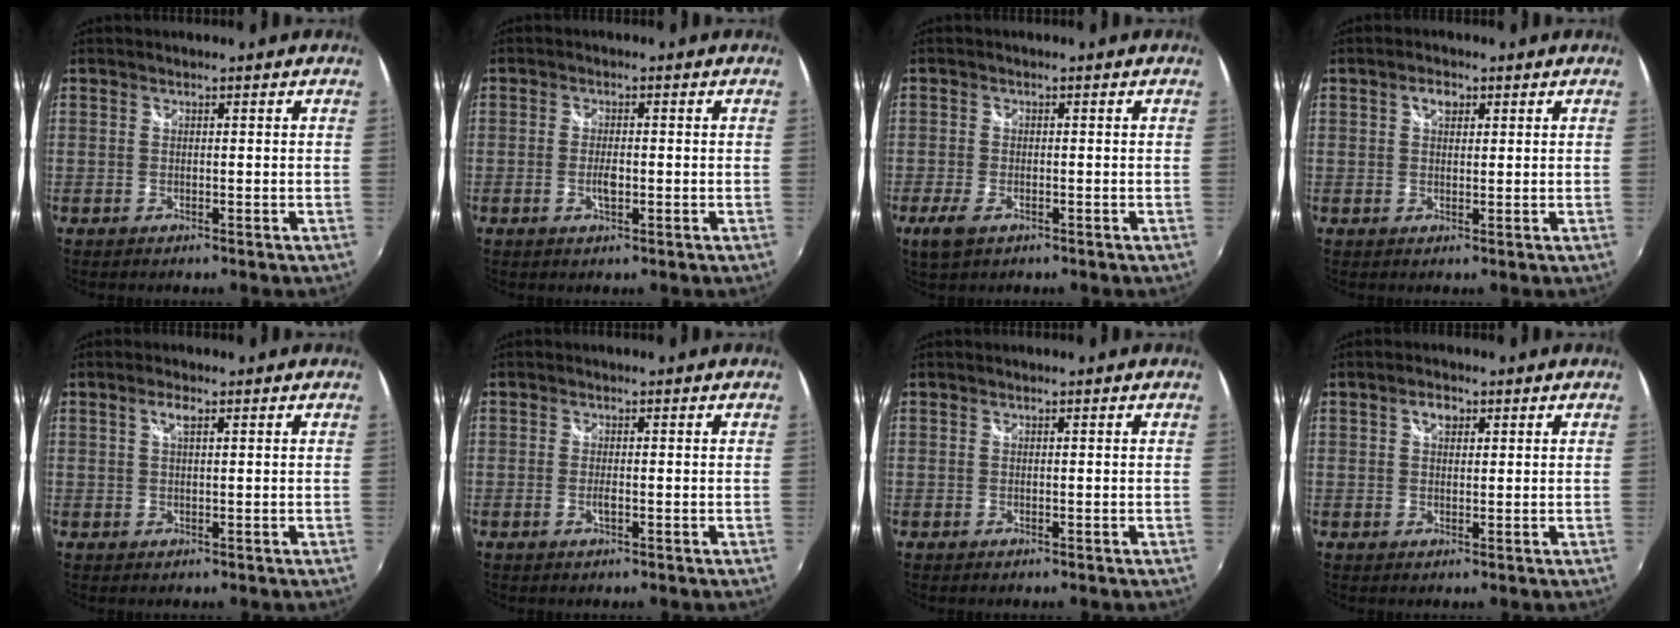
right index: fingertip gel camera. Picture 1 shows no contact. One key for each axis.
{"total": 2.7, "fx": -0.7, "fy": 1.1, "fz": 2.3, "tx": -0.043, "ty": -0.003, "tz": -0.013}
{"total": 4.1, "fx": -2.4, "fy": 2.0, "fz": 2.7, "tx": -0.066, "ty": -0.011, "tz": -0.046}
{"total": 2.5, "fx": 1.0, "fy": 1.6, "fz": 1.6, "tx": -0.023, "ty": 0.007, "tz": 0.016}
{"total": 2.0, "fx": 0.8, "fy": 0.6, "fz": 1.7, "tx": -0.031, "ty": 0.004, "tz": 0.013}
{"total": 1.3, "fx": -0.5, "fy": 0.4, "fz": 1.2, "tx": -0.024, "ty": -0.002, "tz": -0.009}
{"total": 0.0}
{"total": 2.4, "fx": 1.0, "fy": 1.6, "fz": 1.5, "tx": -0.022, "ty": 0.007, "tz": 0.015}